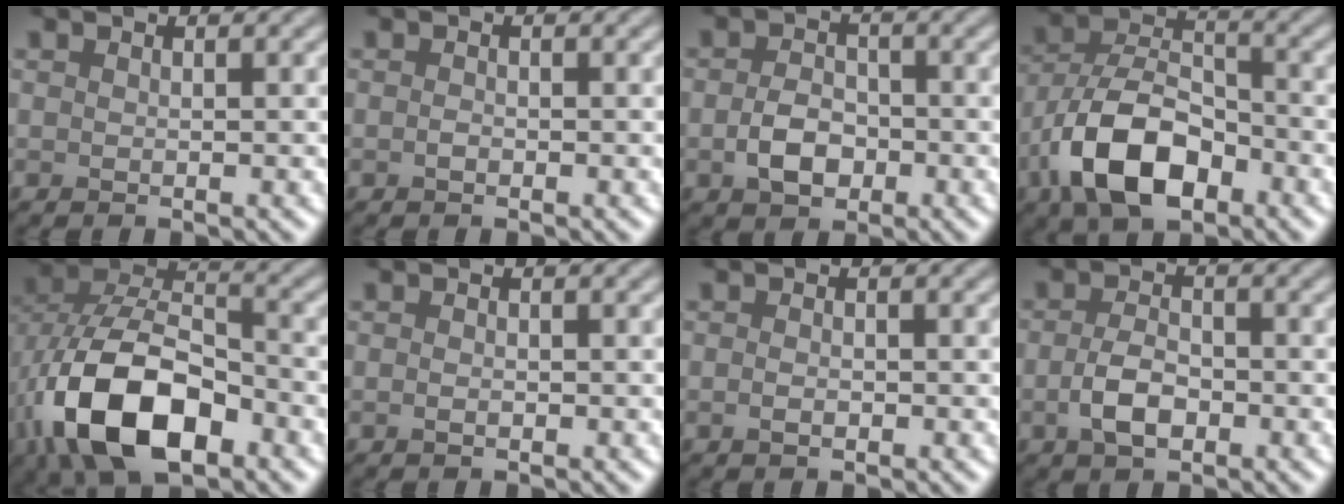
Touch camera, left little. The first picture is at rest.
{"total": 0.6, "force": [-0.3, 0.3, 0.4], "torque": [-0.009, -0.001, -0.009]}
{"total": 3.3, "force": [-1.1, 2.3, 2.2], "torque": [-0.042, 0.000, -0.024]}
{"total": 9.0, "force": [-4.5, 4.7, 6.2], "torque": [-0.123, 0.006, -0.091]}
{"total": 12.5, "force": [-5.2, 6.8, 9.2], "torque": [-0.194, -0.008, -0.094]}
{"total": 0.6, "force": [-0.2, 0.3, 0.4], "torque": [-0.008, -0.001, -0.006]}
{"total": 0.9, "force": [-0.4, 0.5, 0.6], "torque": [-0.012, 0.000, -0.009]}
{"total": 3.2, "force": [-1.1, 1.7, 2.4], "torque": [-0.051, -0.001, -0.024]}